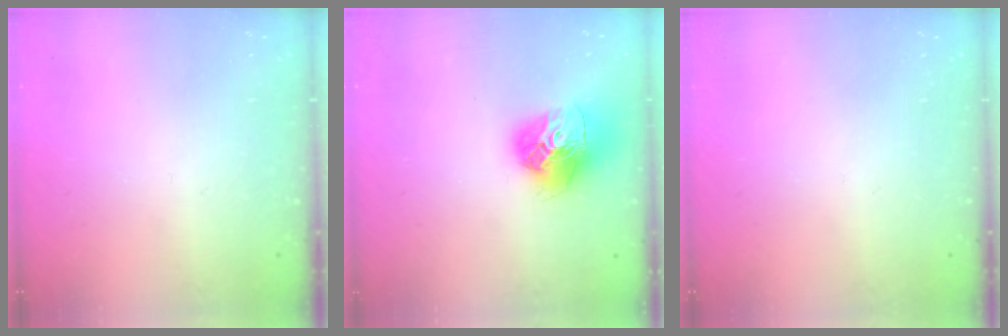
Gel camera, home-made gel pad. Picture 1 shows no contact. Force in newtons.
{"total": 16.9, "press": 16.8, "slide": 1.7}
{"total": 0.0}